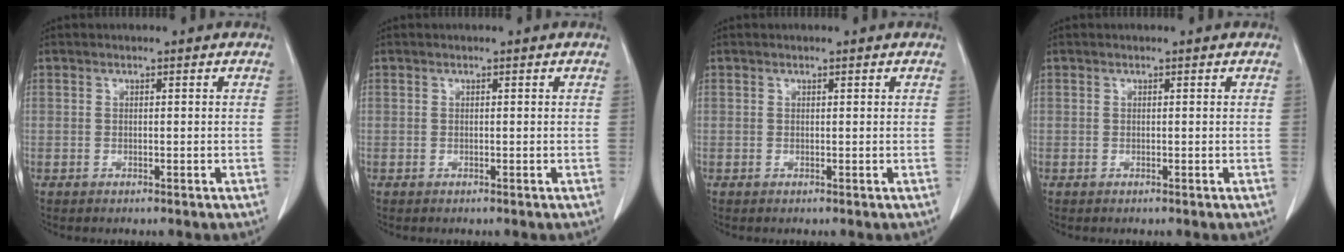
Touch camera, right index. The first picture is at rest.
{"total": 0.0}
{"total": 0.0}
{"total": 0.0}